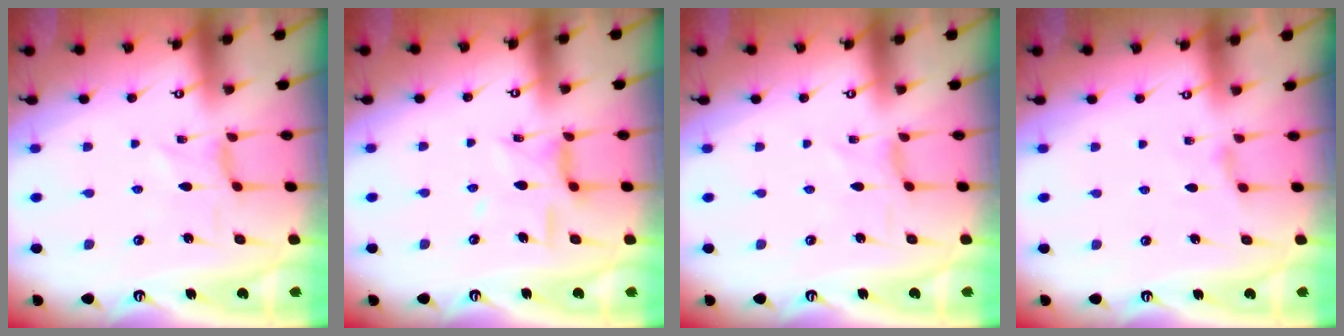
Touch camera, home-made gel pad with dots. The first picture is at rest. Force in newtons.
{"total": 11.5, "press": 11.4, "slide": 0.9}
{"total": 0.0}
{"total": 3.5, "press": 3.4, "slide": 0.5}